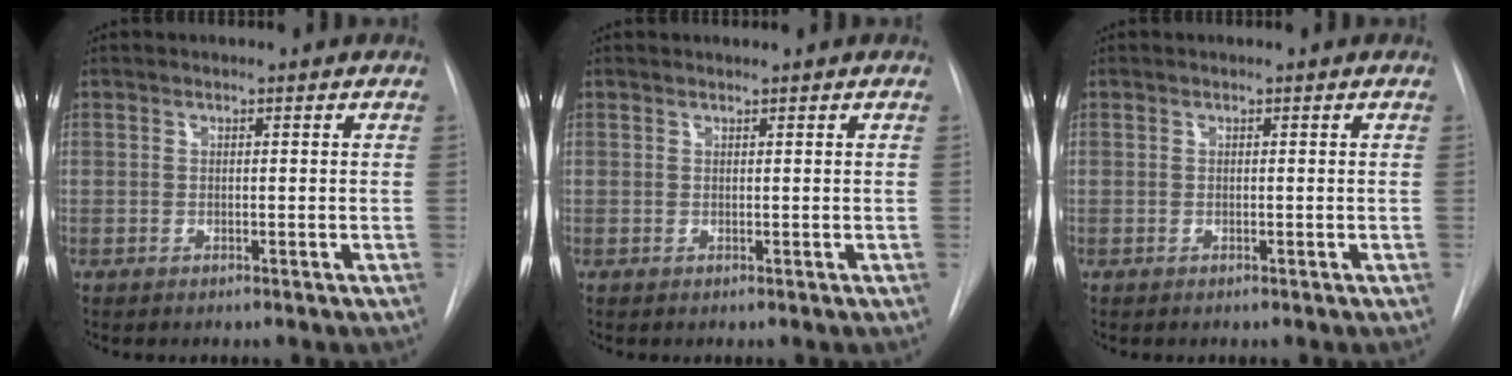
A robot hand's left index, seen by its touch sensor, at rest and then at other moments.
{"total": 0.0}
{"total": 0.0}